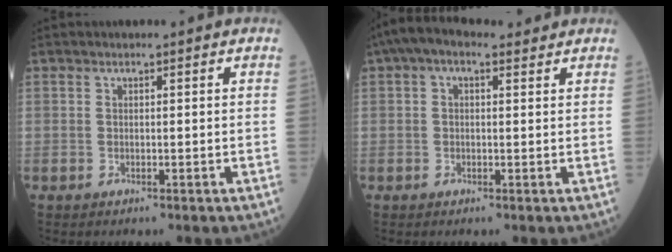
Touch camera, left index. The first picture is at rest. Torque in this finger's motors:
{"motor_torque": [0.56, -0.50, 0.00, 0.09]}